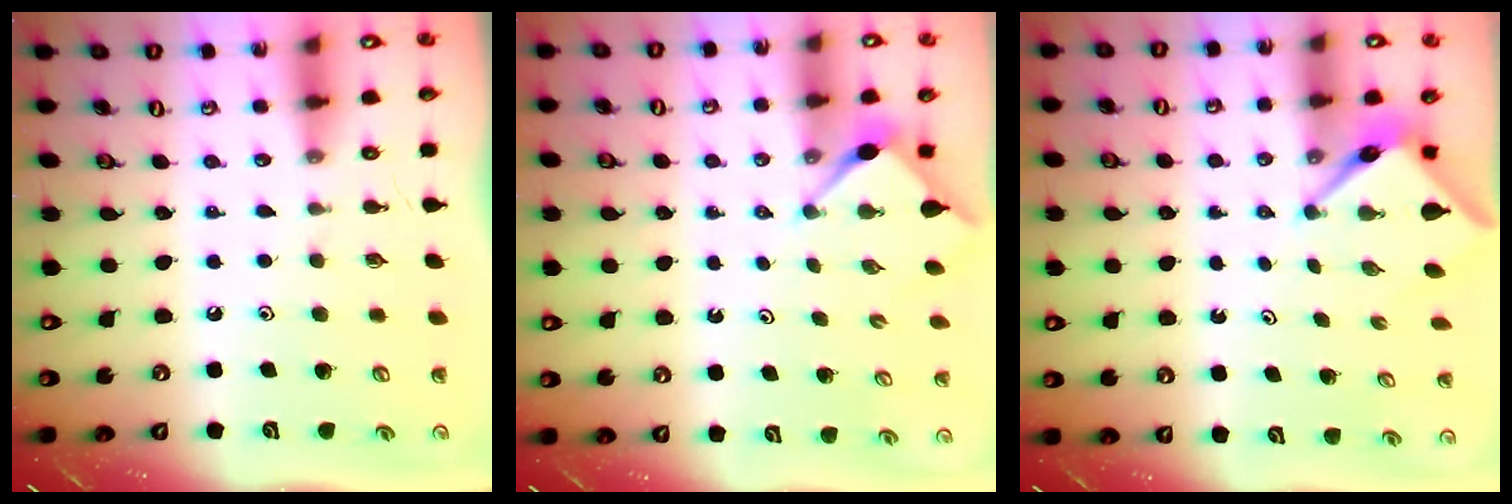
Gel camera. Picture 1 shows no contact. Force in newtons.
{"total": 2.9, "press": 2.9, "slide": 0.3}
{"total": 4.0, "press": 4.0, "slide": 0.2}